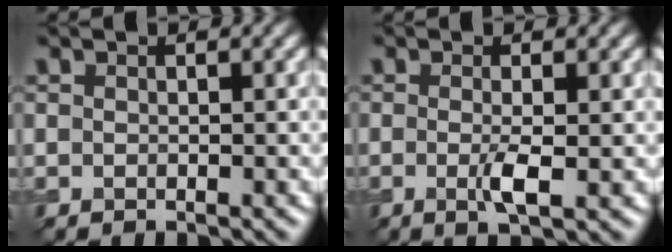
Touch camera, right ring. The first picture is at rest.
{"total": 2.5, "force": [-0.4, 0.4, 2.5], "torque": [-0.049, -0.007, -0.006]}